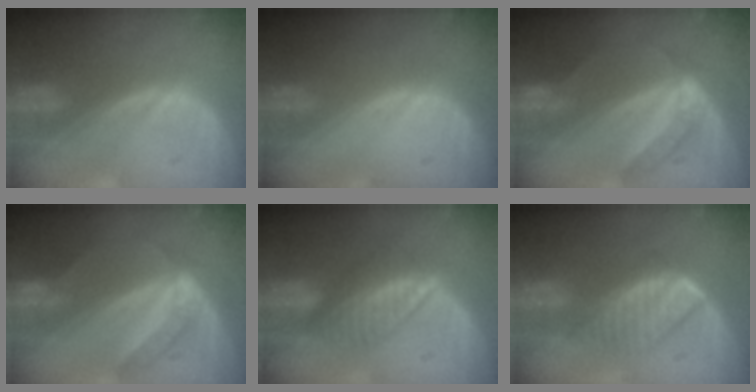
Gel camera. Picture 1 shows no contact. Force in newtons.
{"total": 0.0}
{"total": 6.0, "press": 5.0, "slide": 3.4}
{"total": 6.0, "press": 5.0, "slide": 3.4}
{"total": 6.7, "press": 5.9, "slide": 3.1}
{"total": 6.9, "press": 5.9, "slide": 3.5}